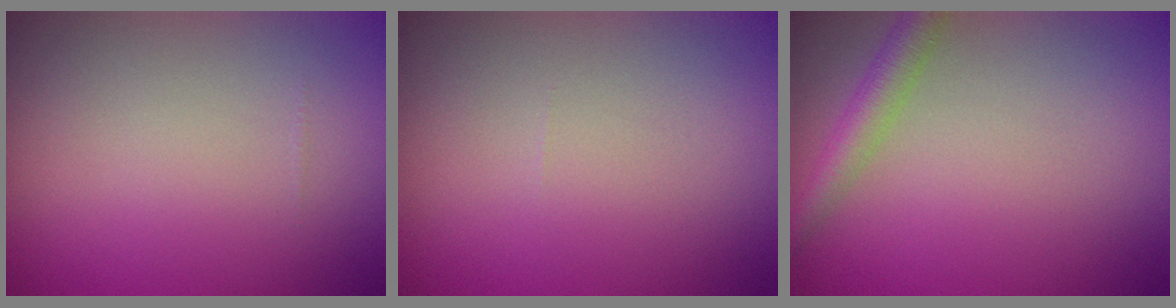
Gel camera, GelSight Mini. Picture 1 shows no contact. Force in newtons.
{"total": 0.0}
{"total": 2.8, "press": 2.8, "slide": 0.1}